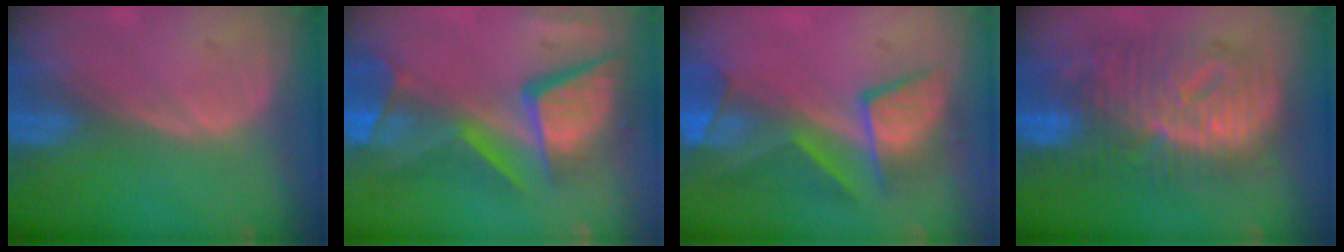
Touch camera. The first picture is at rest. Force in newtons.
{"total": 12.8, "press": 10.4, "slide": 7.4}
{"total": 8.4, "press": 8.1, "slide": 2.2}
{"total": 12.0, "press": 11.9, "slide": 1.3}